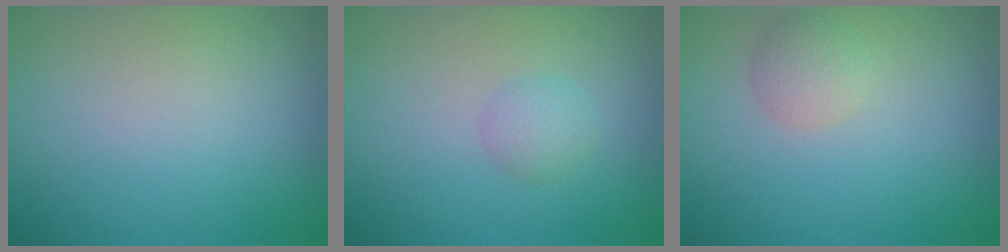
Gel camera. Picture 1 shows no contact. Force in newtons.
{"total": 1.5, "press": 1.5, "slide": 0.1}
{"total": 1.8, "press": 1.8, "slide": 0.1}